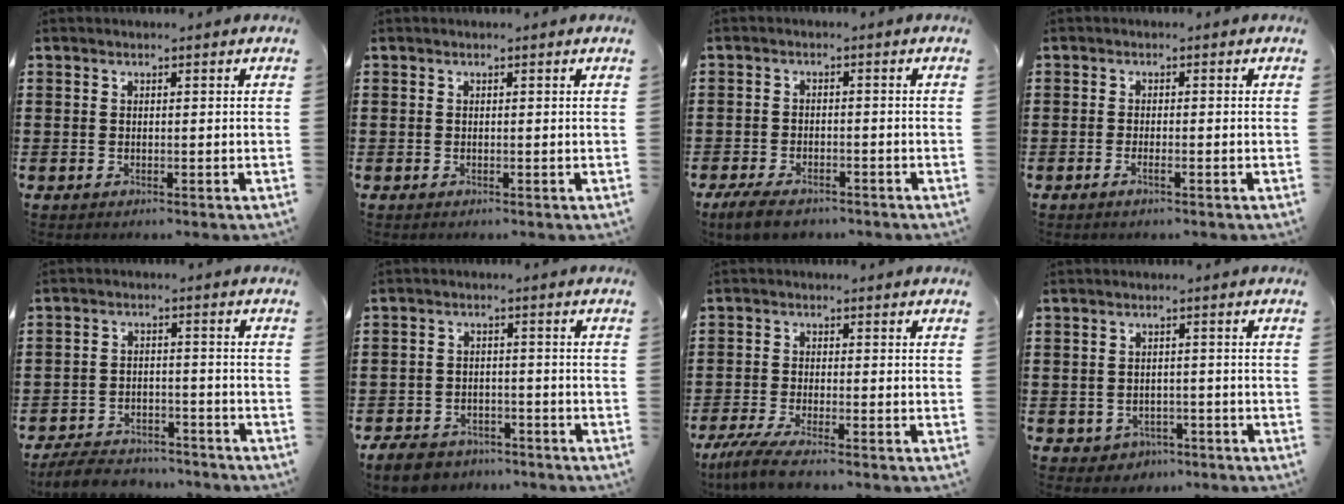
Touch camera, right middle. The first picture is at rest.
{"total": 0.0}
{"total": 4.0, "force": [-3.4, 1.2, 1.7], "torque": [-0.042, 0.002, -0.070]}
{"total": 1.3, "force": [-0.7, 0.2, 1.1], "torque": [-0.021, -0.002, -0.012]}
{"total": 5.6, "force": [-5.5, 1.0, 0.9], "torque": [-0.024, 0.010, -0.112]}
{"total": 5.1, "force": [-4.8, 1.3, 1.0], "torque": [-0.027, 0.008, -0.098]}
{"total": 4.3, "force": [-3.7, -0.1, 2.2], "torque": [-0.066, -0.020, -0.078]}
{"total": 1.9, "force": [-1.6, 1.0, -0.1], "torque": [-0.008, 0.000, -0.036]}